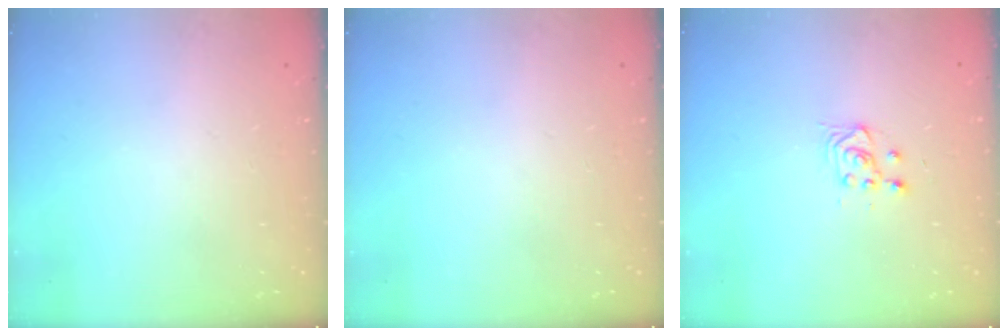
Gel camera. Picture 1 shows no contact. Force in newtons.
{"total": 0.0}
{"total": 3.3, "press": 3.1, "slide": 1.1}